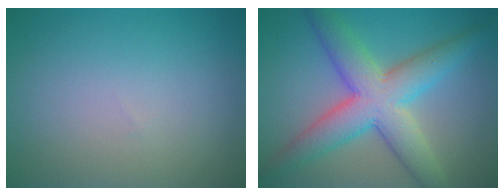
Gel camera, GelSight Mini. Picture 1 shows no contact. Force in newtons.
{"total": 7.8, "press": 7.8, "slide": 0.3}